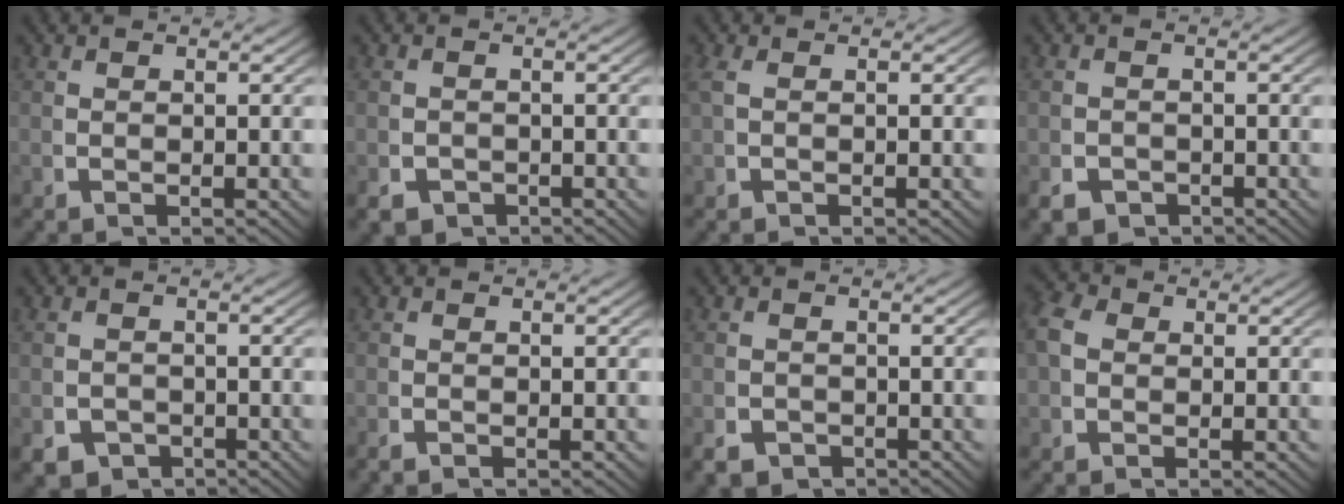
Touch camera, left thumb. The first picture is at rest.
{"total": 3.1, "force": [-2.2, 1.9, 0.8], "torque": [-0.013, -0.020, -0.031]}
{"total": 0.8, "force": [0.2, 0.2, 0.7], "torque": [-0.024, 0.002, 0.009]}
{"total": 3.4, "force": [-2.5, 2.0, 0.9], "torque": [-0.015, -0.022, -0.035]}
{"total": 4.4, "force": [-3.0, 2.9, 1.3], "torque": [-0.023, -0.027, -0.041]}
{"total": 0.5, "force": [-0.5, 0.1, 0.1], "torque": [-0.002, -0.007, -0.009]}
{"total": 2.9, "force": [-2.3, 1.7, 0.7], "torque": [-0.009, -0.019, -0.033]}
{"total": 2.7, "force": [0.6, 2.2, 1.4], "torque": [-0.041, -0.003, 0.009]}